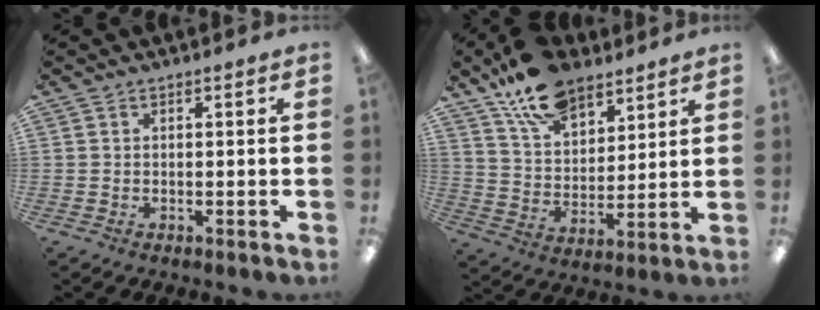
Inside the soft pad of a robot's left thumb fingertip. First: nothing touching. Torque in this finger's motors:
{"motor_torque": [0.48, -0.15, 1.45, -1.31, 0.07]}